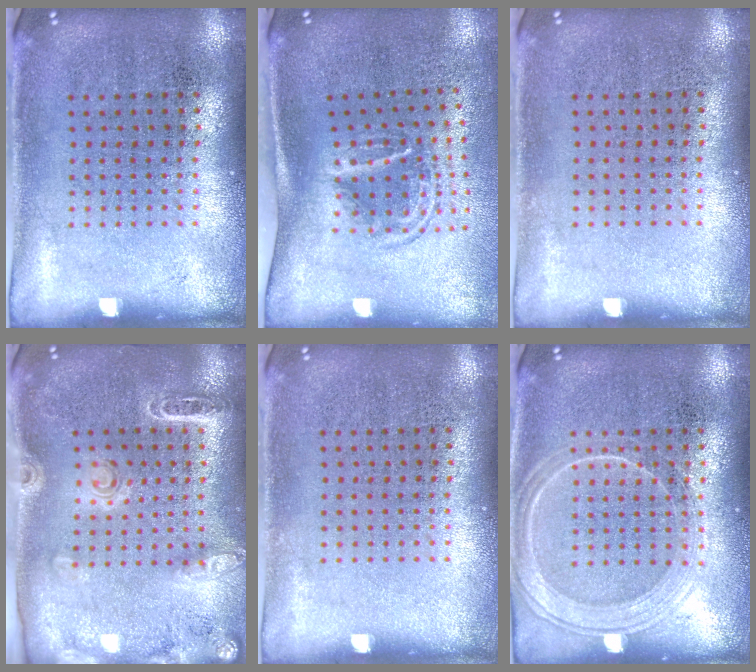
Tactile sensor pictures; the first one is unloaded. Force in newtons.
{"total": 1.8, "press": 1.2, "slide": 1.3}
{"total": 0.0}
{"total": 1.7, "press": 1.7, "slide": 0.1}
{"total": 0.0}
{"total": 2.4, "press": 2.4, "slide": 0.4}